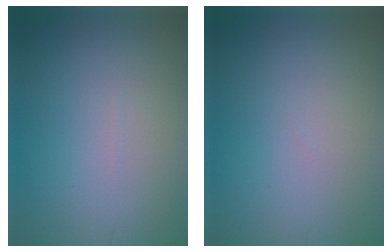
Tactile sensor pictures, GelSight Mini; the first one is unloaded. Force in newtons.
{"total": 0.0}